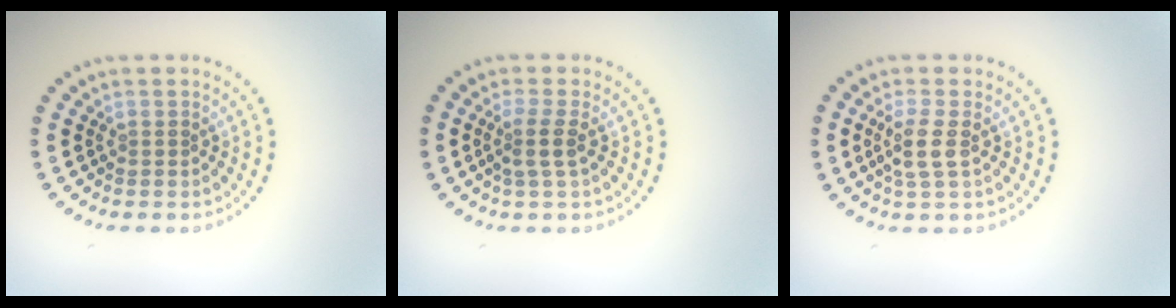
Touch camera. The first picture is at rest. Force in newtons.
{"total": 2.0, "press": 1.5, "slide": 1.3}
{"total": 2.3, "press": 2.1, "slide": 1.0}